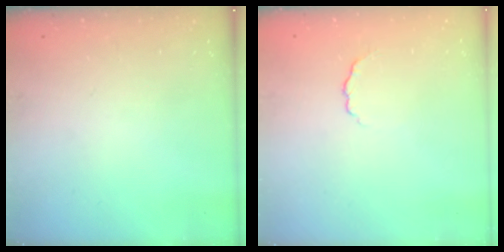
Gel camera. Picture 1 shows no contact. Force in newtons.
{"total": 2.6, "press": 2.5, "slide": 0.8}